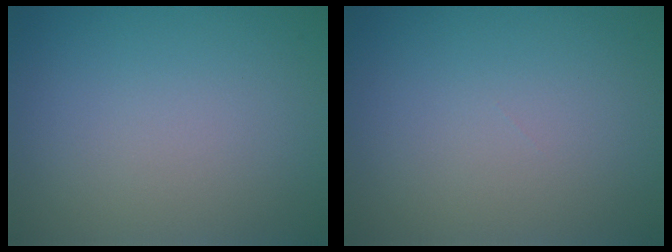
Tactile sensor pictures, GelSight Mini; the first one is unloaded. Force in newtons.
{"total": 0.0}